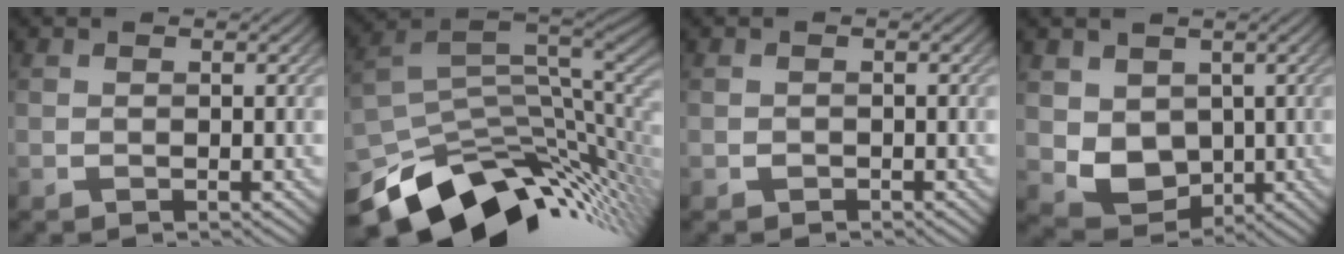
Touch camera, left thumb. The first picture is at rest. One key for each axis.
{"total": 14.1, "fx": -6.5, "fy": 7.0, "fz": 10.4, "tx": -0.181, "ty": -0.033, "tz": -0.106}
{"total": 0.7, "fx": -0.4, "fy": 0.5, "fz": 0.1, "tx": 0.002, "ty": -0.005, "tz": -0.009}
{"total": 5.9, "fx": 0.5, "fy": 4.9, "fz": 3.2, "tx": -0.086, "ty": -0.017, "tz": 0.012}